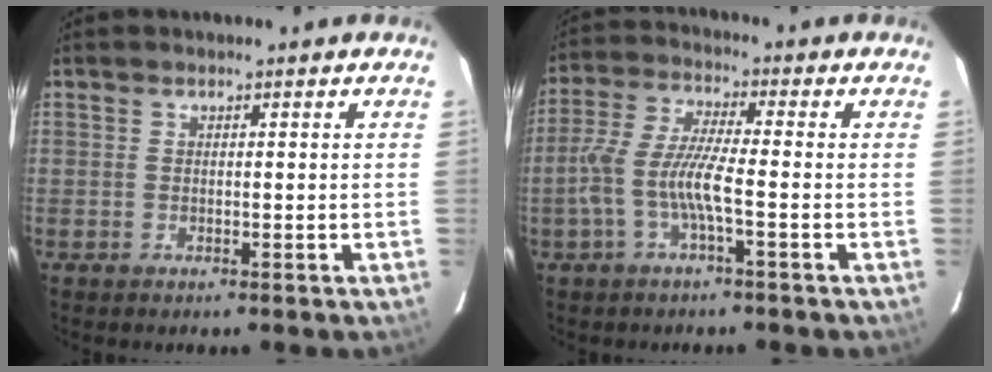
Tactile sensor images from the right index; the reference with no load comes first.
{"total": 8.0, "force": [-2.7, 0.8, 7.5], "torque": [-0.169, 0.004, -0.051]}